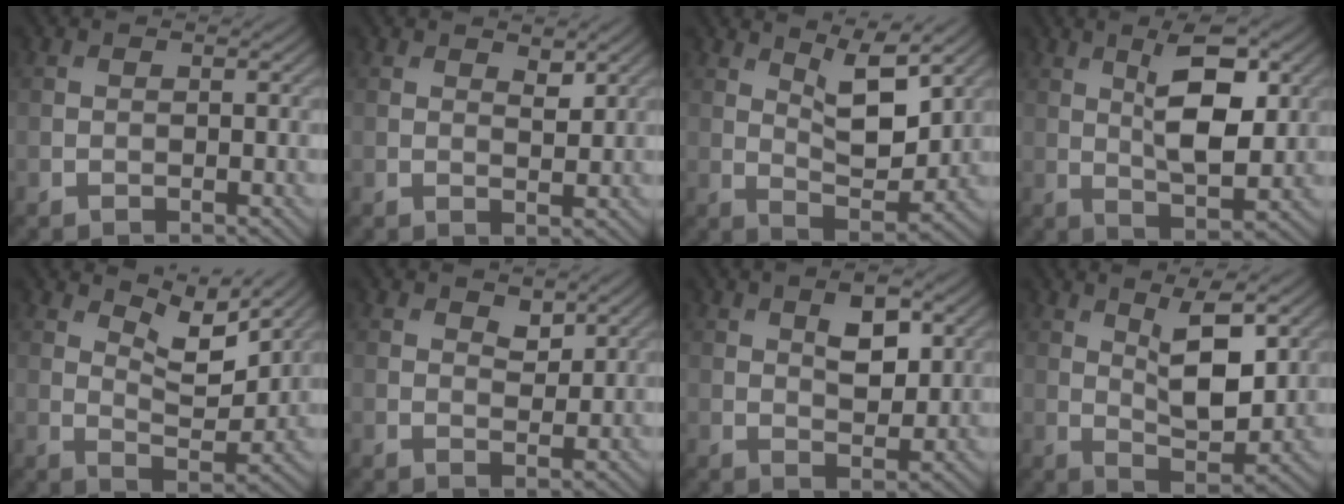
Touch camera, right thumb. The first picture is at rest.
{"total": 1.9, "force": [1.4, 0.6, 1.2], "torque": [-0.020, -0.005, 0.027]}
{"total": 8.2, "force": [4.5, 2.8, 6.2], "torque": [-0.102, -0.011, 0.077]}
{"total": 8.4, "force": [2.4, 3.1, 7.5], "torque": [-0.127, 0.001, 0.041]}
{"total": 7.1, "force": [5.1, 2.1, 4.4], "torque": [-0.087, -0.008, 0.086]}
{"total": 2.2, "force": [1.5, 1.1, 1.2], "torque": [-0.019, -0.005, 0.027]}
{"total": 5.3, "force": [2.1, 2.6, 4.2], "torque": [-0.068, -0.004, 0.035]}
{"total": 7.7, "force": [3.0, 2.8, 6.6], "torque": [-0.112, -0.008, 0.058]}